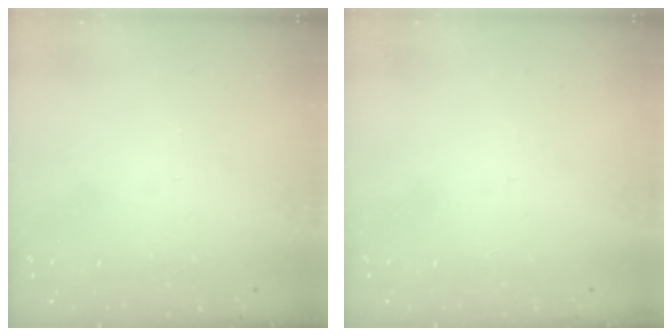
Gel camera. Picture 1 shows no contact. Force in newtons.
{"total": 1.1, "press": 1.0, "slide": 0.1}